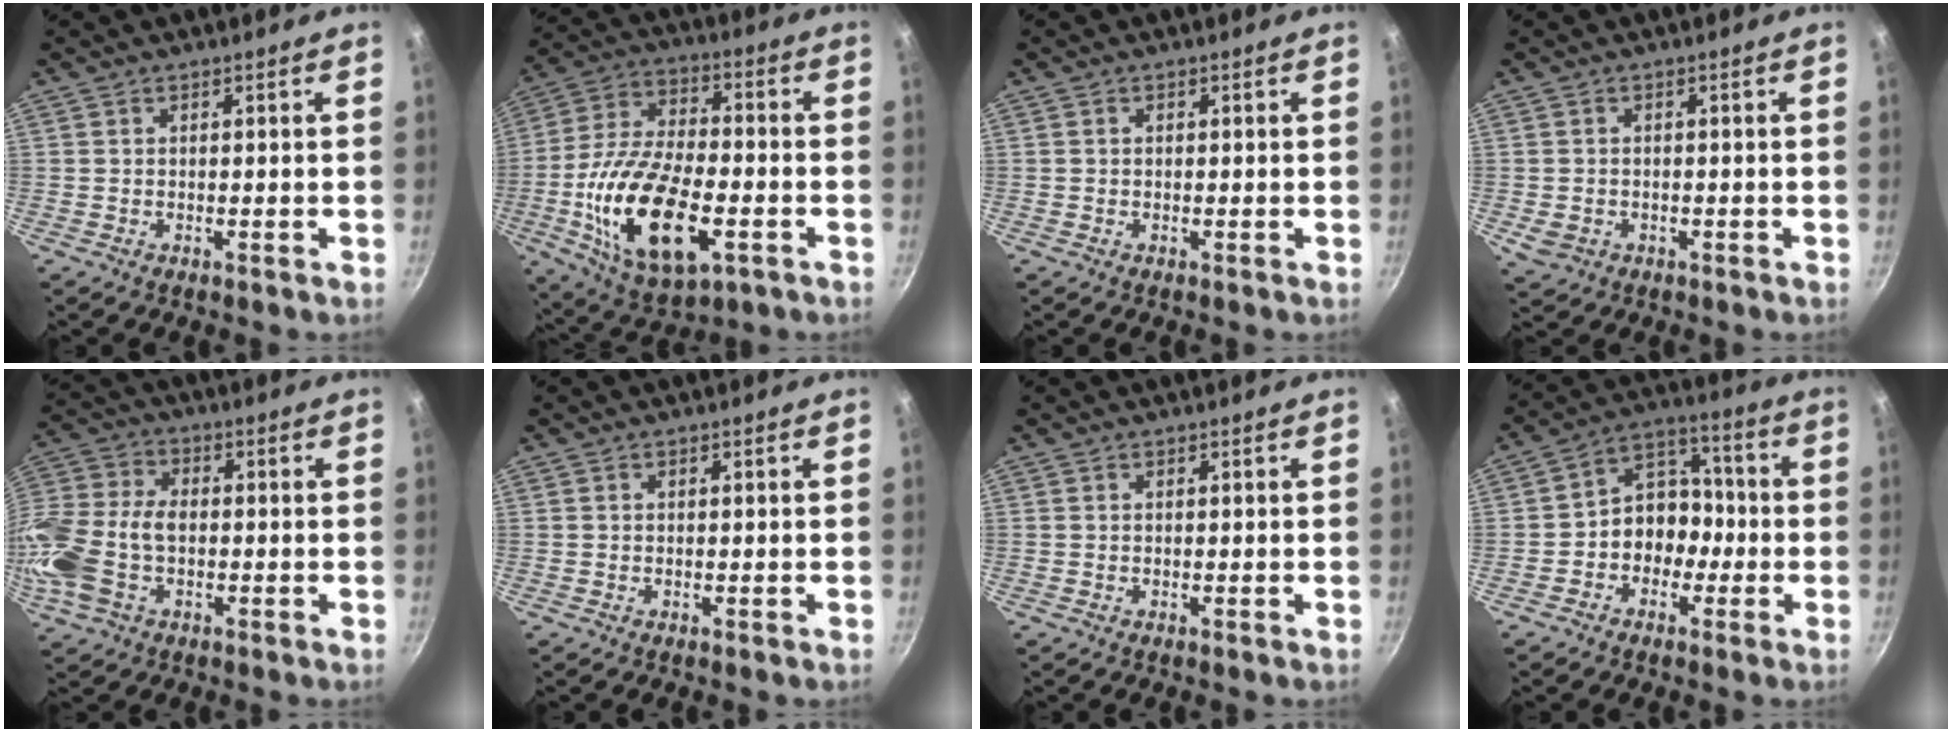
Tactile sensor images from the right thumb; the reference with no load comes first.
{"total": 21.8, "force": [-5.9, 10.8, 18.0], "torque": [-0.337, 0.018, -0.101]}
{"total": 0.0}
{"total": 3.2, "force": [-0.8, 2.7, 1.5], "torque": [-0.030, 0.004, -0.006]}
{"total": 15.8, "force": [-3.0, 10.3, 11.6], "torque": [-0.250, 0.028, -0.069]}
{"total": 0.0}
{"total": 0.0}
{"total": 9.5, "force": [-2.4, 7.8, 4.9], "torque": [-0.019, 0.051, -0.050]}